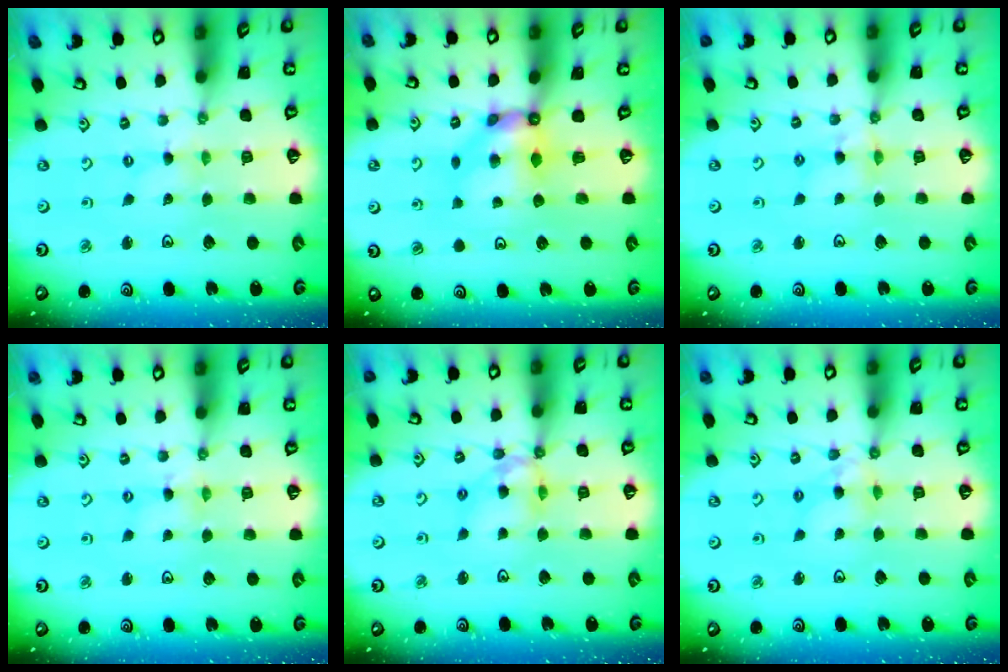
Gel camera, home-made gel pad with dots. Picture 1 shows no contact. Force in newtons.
{"total": 7.5, "press": 7.5, "slide": 0.5}
{"total": 4.8, "press": 4.7, "slide": 0.3}
{"total": 1.6, "press": 1.6, "slide": 0.3}
{"total": 10.8, "press": 10.8, "slide": 0.9}
{"total": 6.4, "press": 6.4, "slide": 0.5}